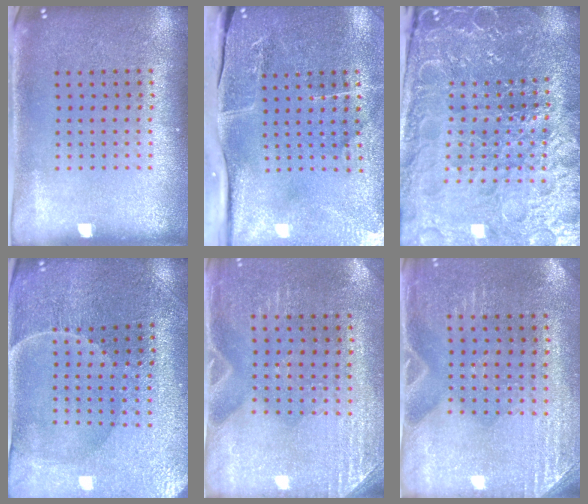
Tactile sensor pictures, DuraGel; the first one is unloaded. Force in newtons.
{"total": 4.6, "press": 4.0, "slide": 2.4}
{"total": 4.9, "press": 4.7, "slide": 1.4}
{"total": 1.5, "press": 1.5, "slide": 0.1}
{"total": 2.8, "press": 2.5, "slide": 1.2}
{"total": 2.8, "press": 2.5, "slide": 1.2}